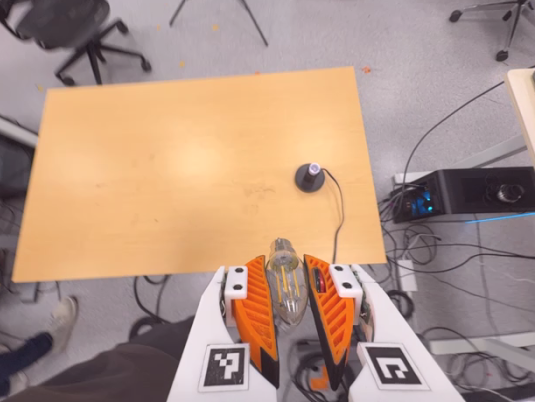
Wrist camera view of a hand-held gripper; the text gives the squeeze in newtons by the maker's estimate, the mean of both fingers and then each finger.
{"total": 12.8, "left": 14.2, "right": 11.4}